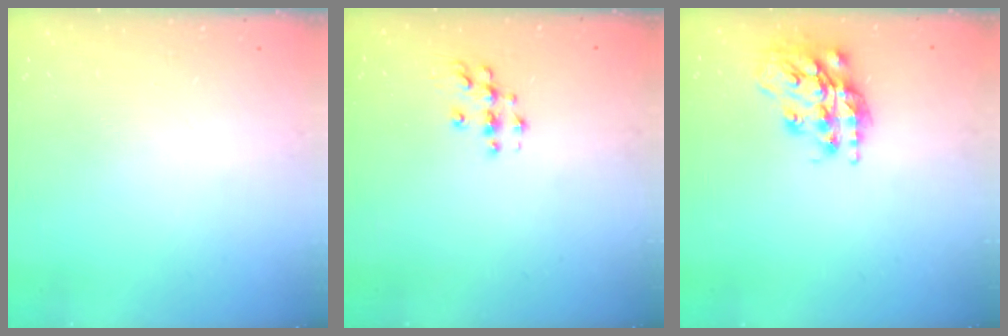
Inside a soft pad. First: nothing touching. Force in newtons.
{"total": 5.2, "press": 5.1, "slide": 0.5}
{"total": 16.2, "press": 16.1, "slide": 1.2}